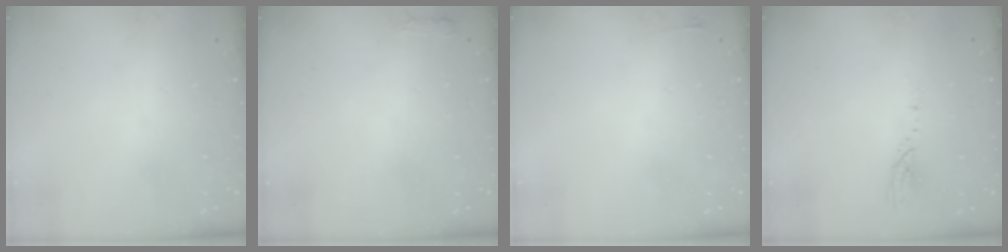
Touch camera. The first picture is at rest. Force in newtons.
{"total": 2.7, "press": 2.6, "slide": 0.5}
{"total": 5.8, "press": 1.7, "slide": 5.5}
{"total": 3.0, "press": 3.0, "slide": 0.2}